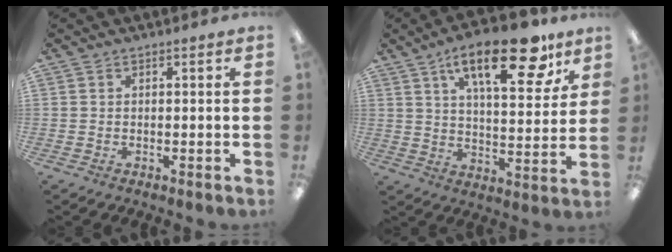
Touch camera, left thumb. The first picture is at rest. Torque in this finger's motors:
{"motor_torque": [0.31, 0.42, 1.38, -1.39, 0.29]}